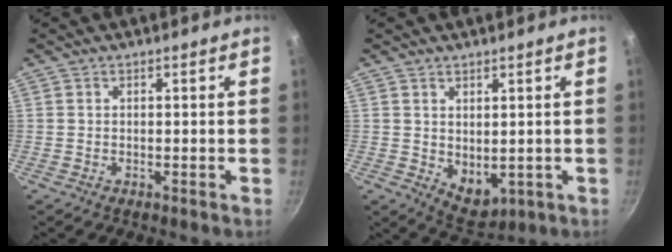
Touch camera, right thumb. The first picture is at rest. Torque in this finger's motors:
{"motor_torque": [-0.28, 0.47, -0.18, -0.17, 0.04]}